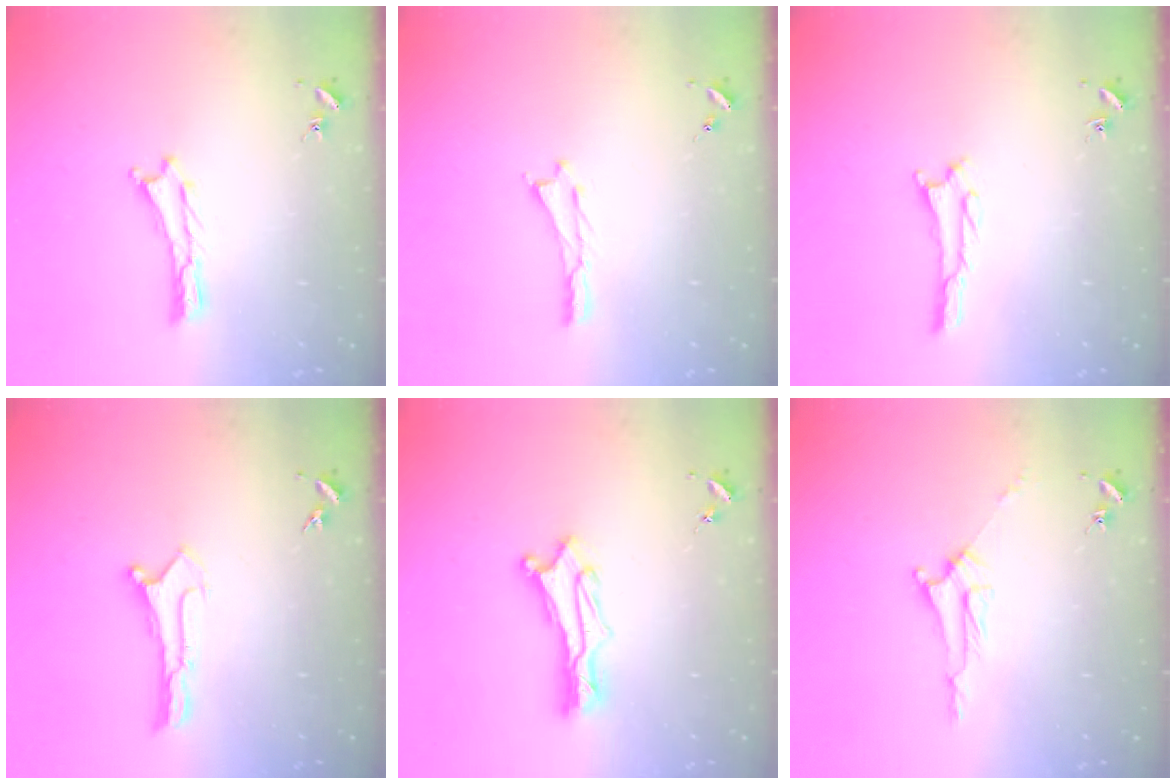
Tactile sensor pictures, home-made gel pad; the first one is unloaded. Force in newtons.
{"total": 0.0}
{"total": 1.6, "press": 1.6, "slide": 0.1}
{"total": 0.0}
{"total": 2.4, "press": 2.4, "slide": 0.3}
{"total": 3.0, "press": 3.0, "slide": 0.3}